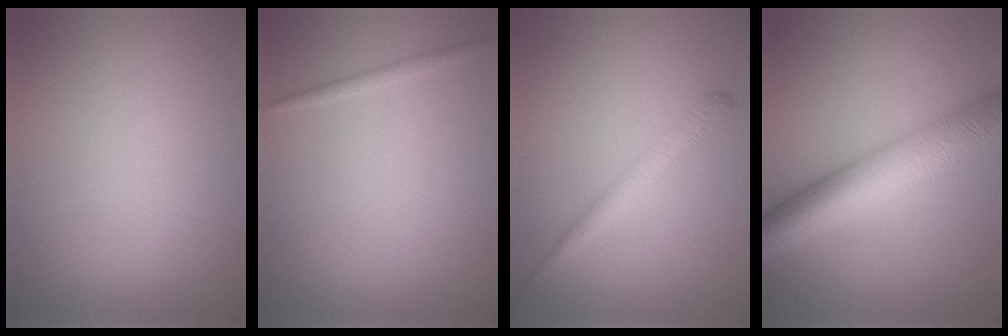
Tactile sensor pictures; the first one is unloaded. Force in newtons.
{"total": 0.9, "press": 0.9, "slide": 0.1}
{"total": 2.2, "press": 2.2, "slide": 0.0}
{"total": 8.4, "press": 8.4, "slide": 0.2}